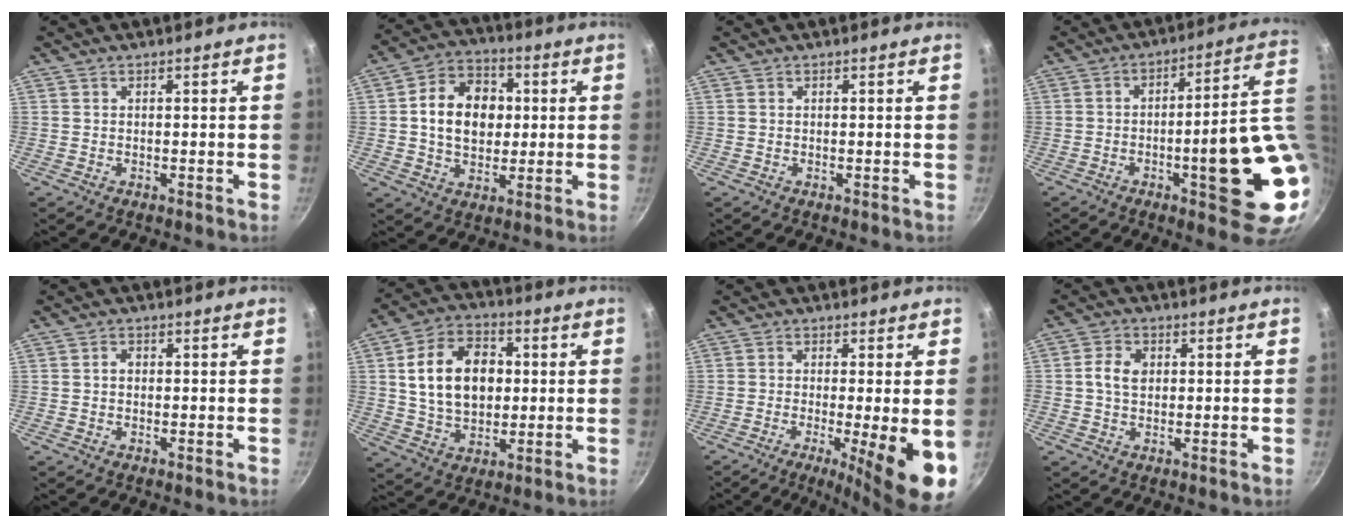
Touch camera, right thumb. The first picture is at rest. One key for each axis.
{"total": 13.3, "fx": 1.3, "fy": 10.0, "fz": 8.7, "tx": -0.110, "ty": 0.014, "tz": 0.014}
{"total": 0.0}
{"total": 19.9, "fx": -2.1, "fy": 4.9, "fz": 19.2, "tx": -0.233, "ty": 0.008, "tz": -0.023}
{"total": 1.5, "fx": 0.0, "fy": 1.1, "fz": 0.9, "tx": -0.013, "ty": 0.006, "tz": 0.000}
{"total": 15.9, "fx": 2.1, "fy": 11.2, "fz": 11.1, "tx": -0.162, "ty": 0.008, "tz": 0.034}
{"total": 12.1, "fx": -3.1, "fy": 1.8, "fz": 11.5, "tx": -0.164, "ty": -0.011, "tz": -0.043}
{"total": 4.9, "fx": 0.6, "fy": 3.4, "fz": 3.5, "tx": -0.060, "ty": 0.008, "tz": 0.005}